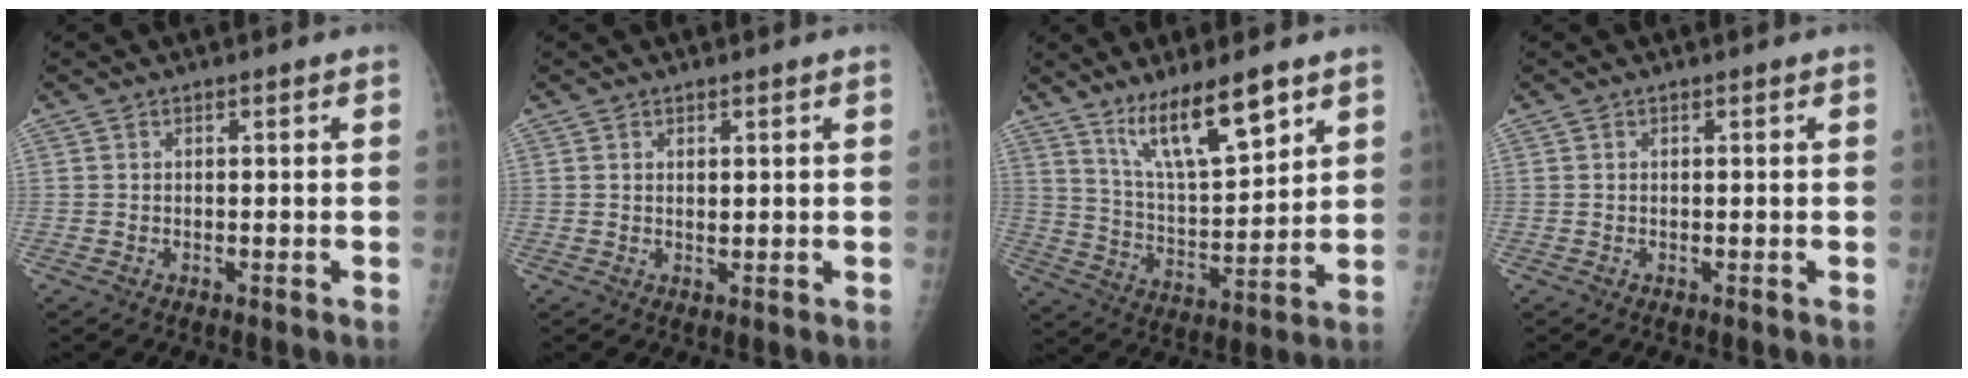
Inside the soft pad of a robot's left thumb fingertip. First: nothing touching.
{"total": 1.0, "force": [0.5, 0.4, 0.8], "torque": [-0.014, -0.005, 0.010]}
{"total": 13.8, "force": [9.1, 3.3, 9.8], "torque": [-0.156, -0.059, 0.175]}
{"total": 0.0}